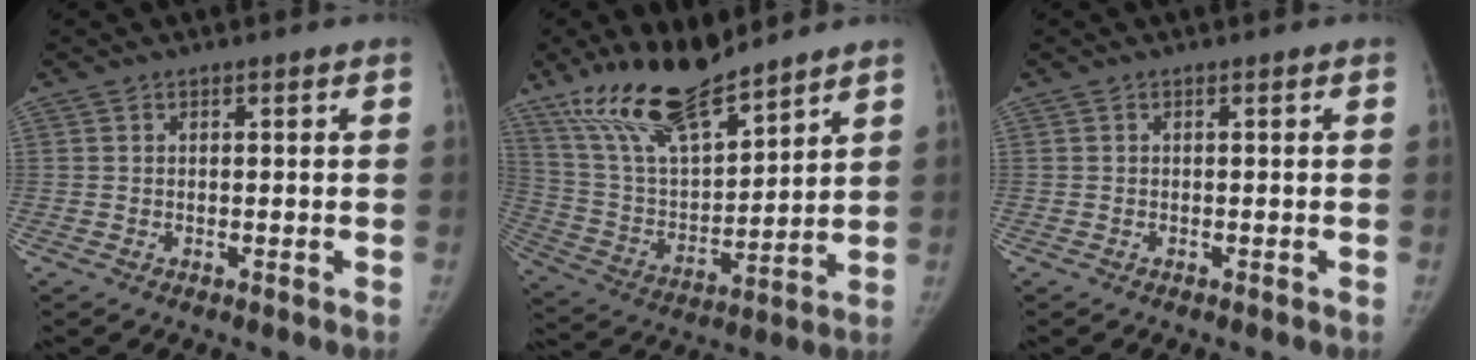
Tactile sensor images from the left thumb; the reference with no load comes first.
{"total": 18.3, "force": [14.1, 5.6, 10.3], "torque": [-0.159, -0.069, 0.272]}
{"total": 0.0}